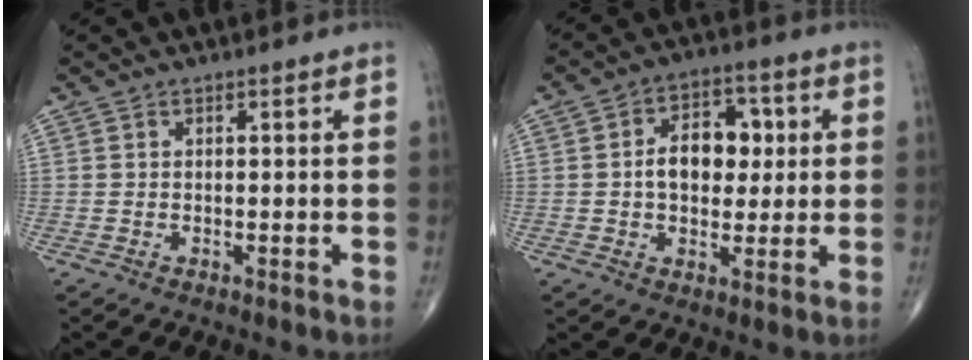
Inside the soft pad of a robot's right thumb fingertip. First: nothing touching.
{"total": 10.4, "force": [1.0, 7.0, 7.6], "torque": [-0.082, 0.013, 0.012]}